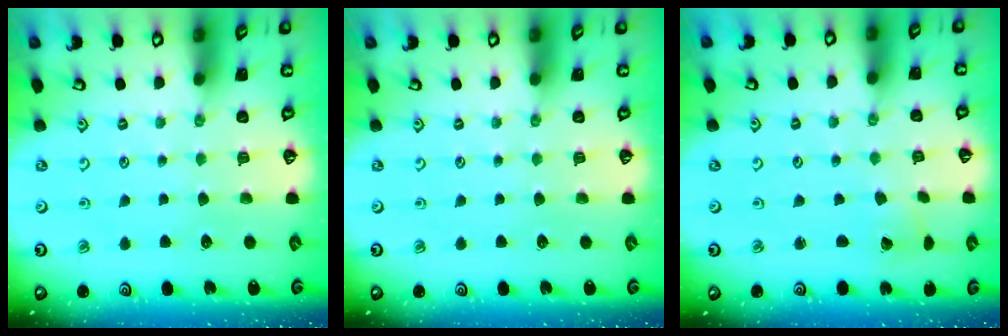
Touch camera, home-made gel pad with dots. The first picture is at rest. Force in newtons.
{"total": 0.0}
{"total": 2.0, "press": 2.0, "slide": 0.3}